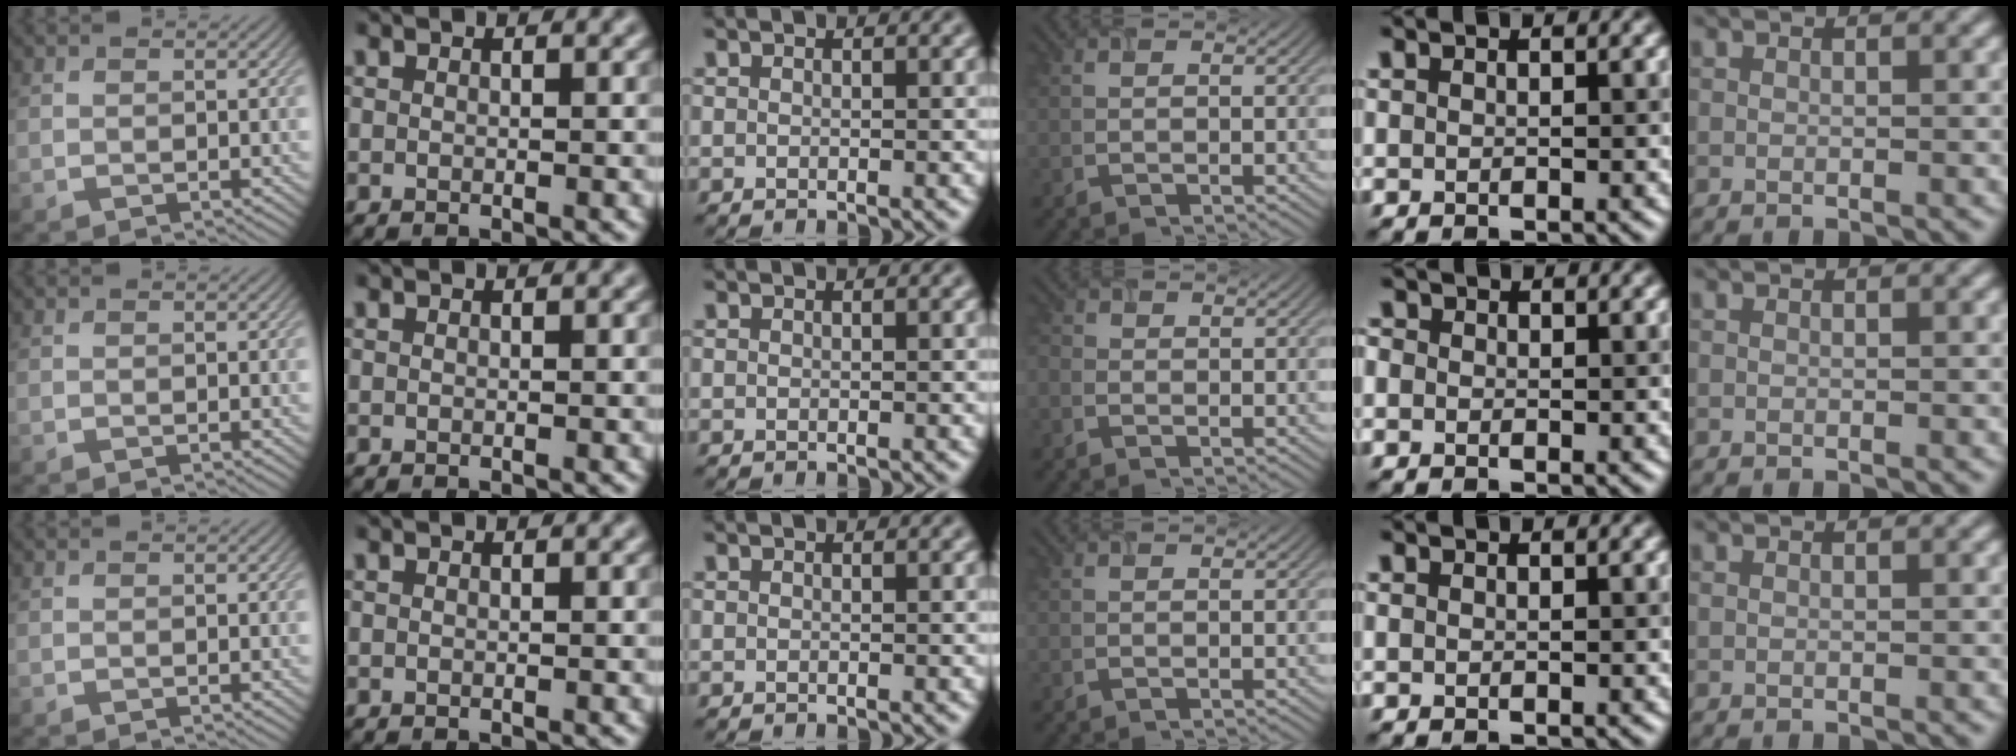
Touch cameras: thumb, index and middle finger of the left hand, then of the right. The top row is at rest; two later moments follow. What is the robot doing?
{"motion": "close", "object": "airpods case & airpods"}